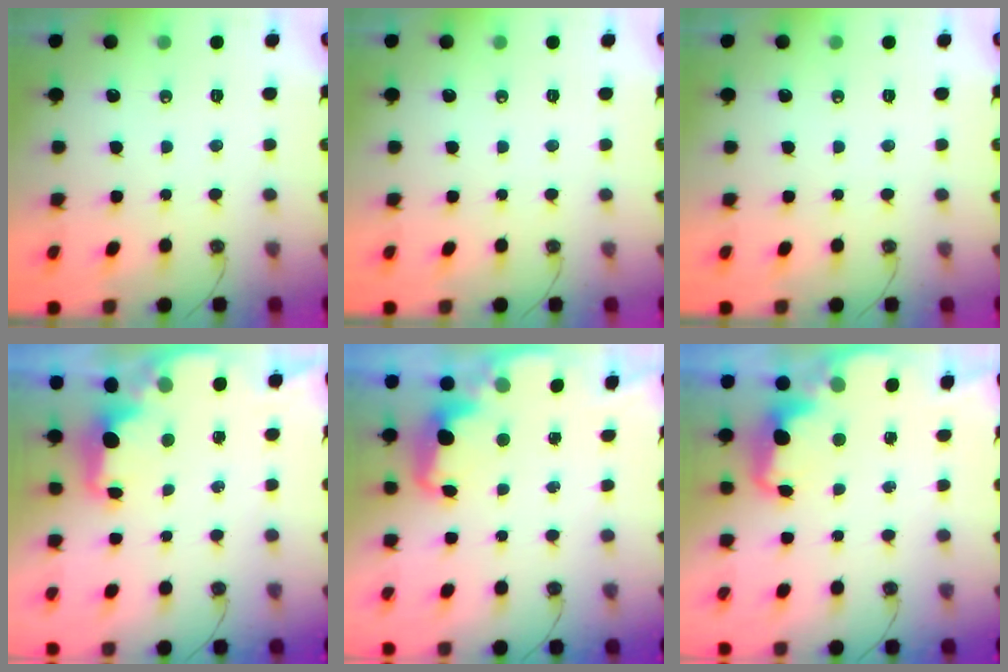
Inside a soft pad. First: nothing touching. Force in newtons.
{"total": 0.0}
{"total": 0.0}
{"total": 2.2, "press": 2.1, "slide": 0.8}
{"total": 2.5, "press": 2.5, "slide": 0.5}
{"total": 2.6, "press": 2.5, "slide": 0.7}